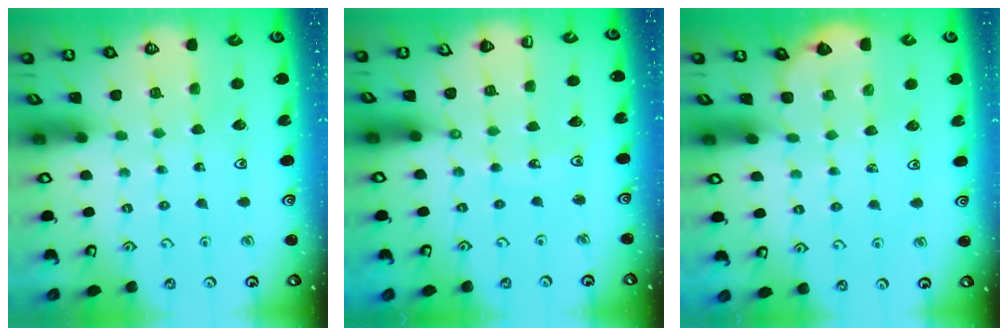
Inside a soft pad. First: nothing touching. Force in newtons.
{"total": 4.2, "press": 4.2, "slide": 0.4}
{"total": 2.1, "press": 2.1, "slide": 0.2}